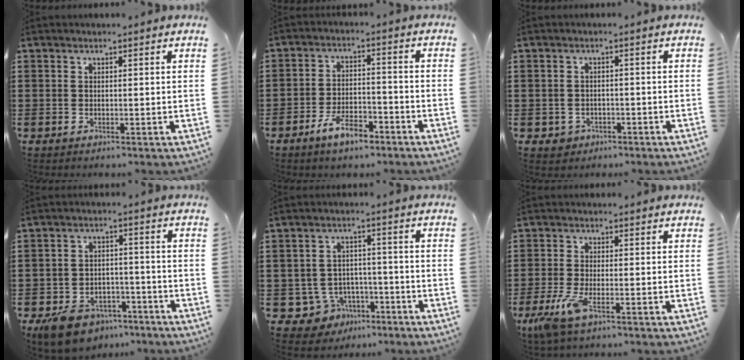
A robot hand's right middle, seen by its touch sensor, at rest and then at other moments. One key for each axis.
{"total": 6.5, "fx": -4.8, "fy": 2.1, "fz": 3.9, "tx": -0.075, "ty": 0.007, "tz": -0.089}
{"total": 1.4, "fx": -0.9, "fy": 1.1, "fz": 0.2, "tx": -0.011, "ty": -0.001, "tz": -0.022}
{"total": 6.7, "fx": -5.7, "fy": 2.7, "fz": 2.3, "tx": -0.061, "ty": 0.011, "tz": -0.112}
{"total": 5.3, "fx": -3.6, "fy": 3.7, "fz": 1.2, "tx": -0.046, "ty": 0.011, "tz": -0.068}
{"total": 4.7, "fx": -2.6, "fy": 1.1, "fz": 3.8, "tx": -0.103, "ty": -0.019, "tz": -0.053}